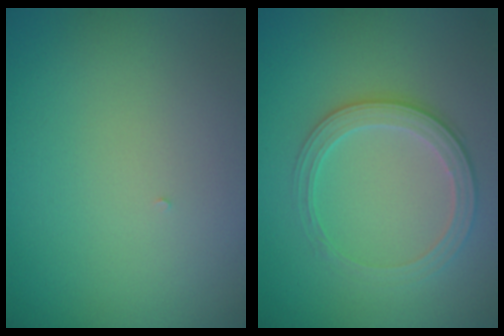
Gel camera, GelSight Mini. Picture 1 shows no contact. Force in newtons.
{"total": 2.8, "press": 2.6, "slide": 0.9}